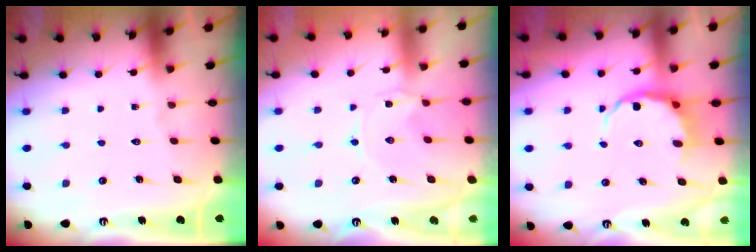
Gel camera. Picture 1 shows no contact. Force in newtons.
{"total": 0.0}
{"total": 6.0, "press": 5.5, "slide": 2.3}